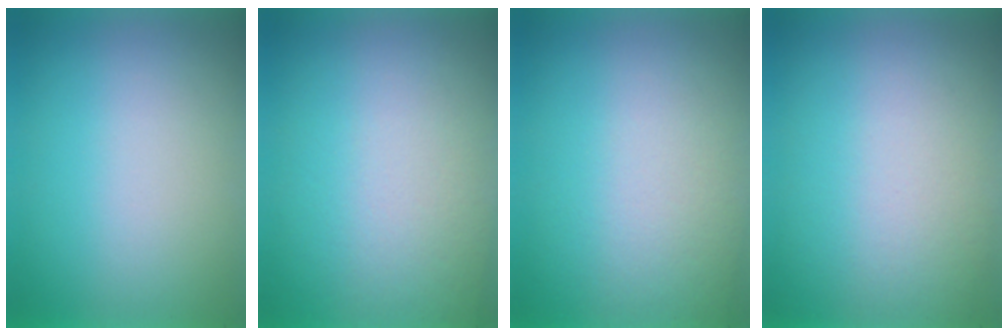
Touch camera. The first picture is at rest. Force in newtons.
{"total": 2.8}
{"total": 2.1}
{"total": 1.4}